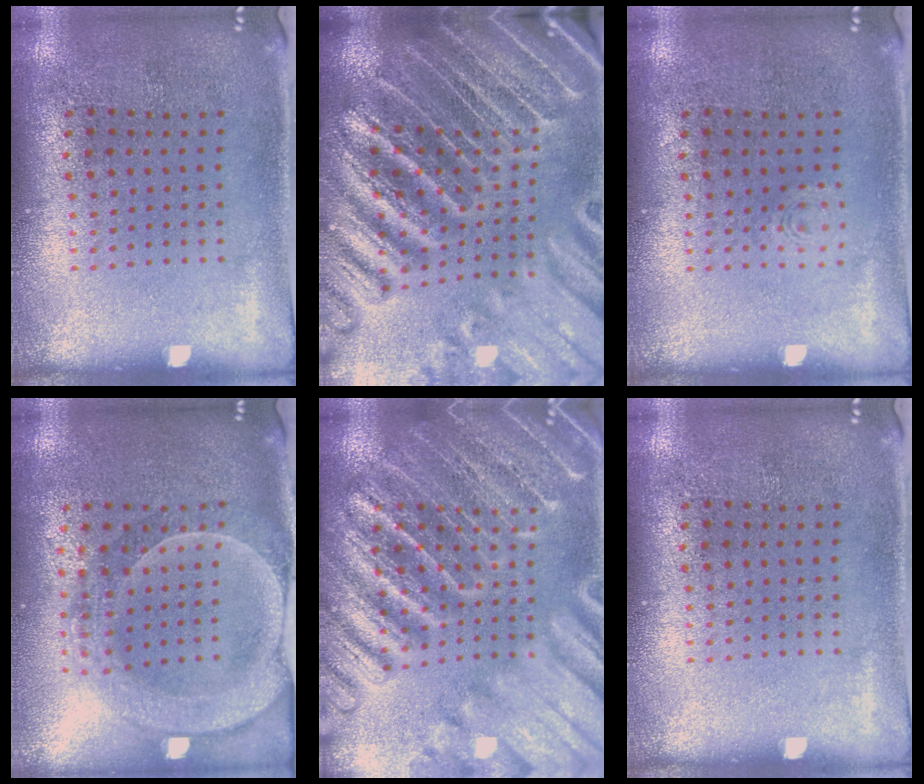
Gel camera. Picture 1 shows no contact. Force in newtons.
{"total": 5.1, "press": 4.5, "slide": 2.3}
{"total": 0.7, "press": 0.7, "slide": 0.2}
{"total": 2.2, "press": 2.0, "slide": 0.9}
{"total": 6.2, "press": 6.2, "slide": 0.7}
{"total": 0.0}